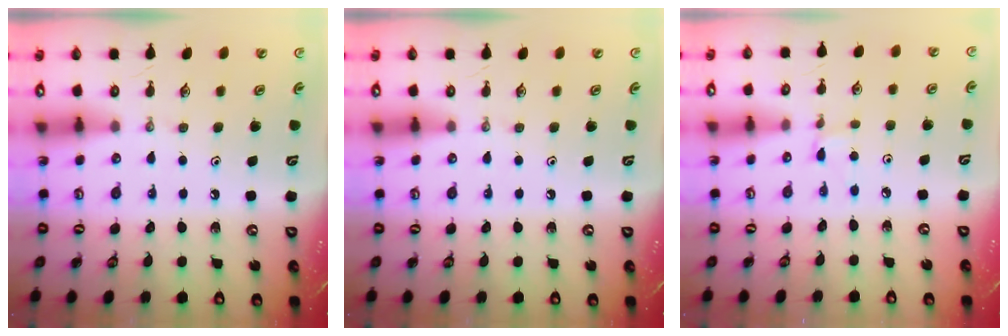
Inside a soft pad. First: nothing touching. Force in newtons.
{"total": 0.0}
{"total": 1.5, "press": 1.5, "slide": 0.2}